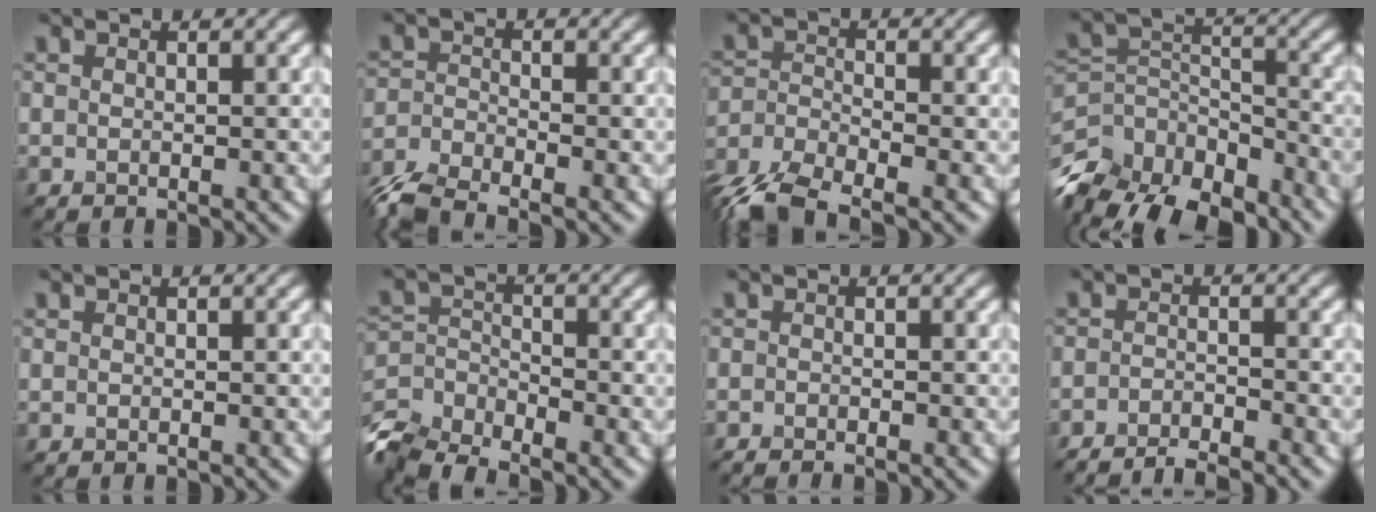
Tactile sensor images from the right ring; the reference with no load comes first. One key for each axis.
{"total": 5.1, "fx": -4.2, "fy": 1.5, "fz": 2.3, "tx": -0.049, "ty": -0.010, "tz": -0.091}
{"total": 6.8, "fx": -5.2, "fy": 2.5, "fz": 3.7, "tx": -0.077, "ty": -0.009, "tz": -0.111}
{"total": 11.7, "fx": -8.8, "fy": 5.6, "fz": 5.2, "tx": -0.113, "ty": -0.001, "tz": -0.149}
{"total": 0.0}
{"total": 7.1, "fx": -6.3, "fy": 2.4, "fz": 2.2, "tx": -0.039, "ty": -0.012, "tz": -0.124}
{"total": 1.3, "fx": -1.2, "fy": 0.0, "fz": 0.5, "tx": -0.014, "ty": -0.003, "tz": -0.025}
{"total": 3.6, "fx": -3.3, "fy": 0.4, "fz": 1.4, "tx": -0.022, "ty": -0.001, "tz": -0.063}